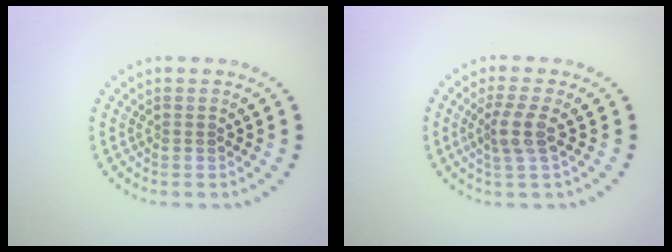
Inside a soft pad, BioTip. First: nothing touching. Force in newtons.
{"total": 2.4, "press": 1.9, "slide": 1.5}